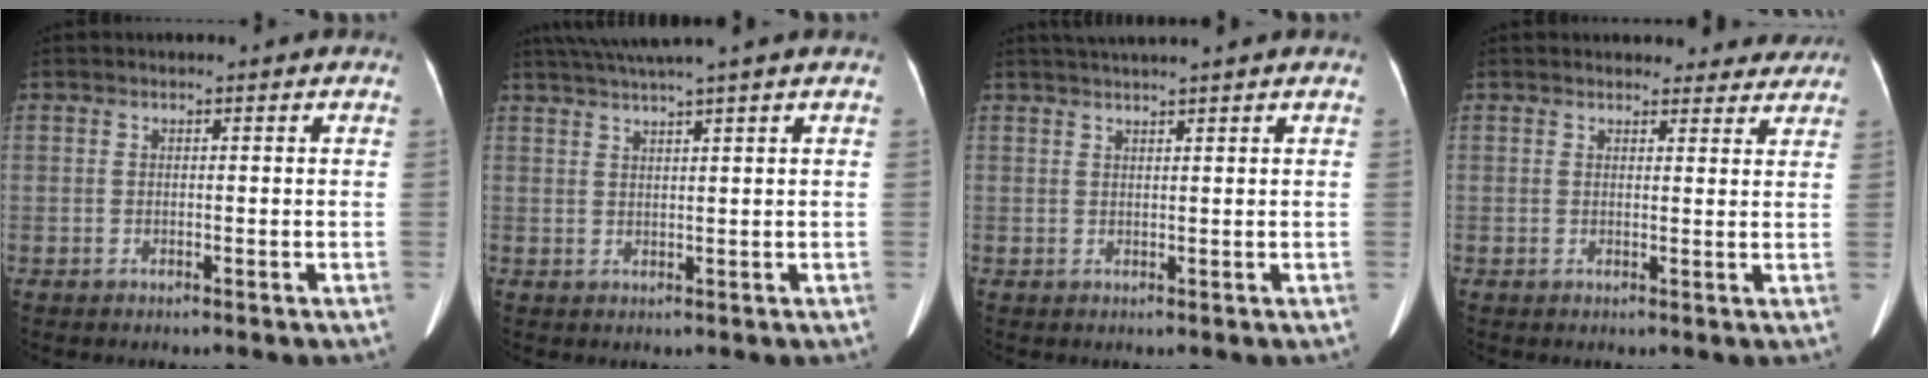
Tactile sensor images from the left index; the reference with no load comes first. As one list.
[{"total": 6.8, "force": [5.6, -1.5, 3.6], "torque": [-0.058, 0.024, 0.087]}, {"total": 4.8, "force": [4.2, -0.8, 2.2], "torque": [-0.030, 0.029, 0.064]}, {"total": 7.4, "force": [6.9, 2.6, 0.7], "torque": [0.024, 0.003, 0.057]}]